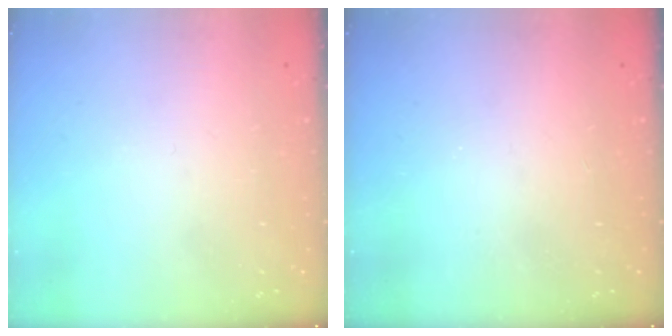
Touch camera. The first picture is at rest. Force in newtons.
{"total": 4.3, "press": 4.3, "slide": 0.6}